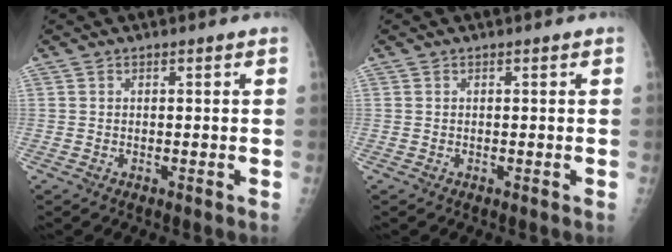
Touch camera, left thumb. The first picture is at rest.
{"total": 0.0}